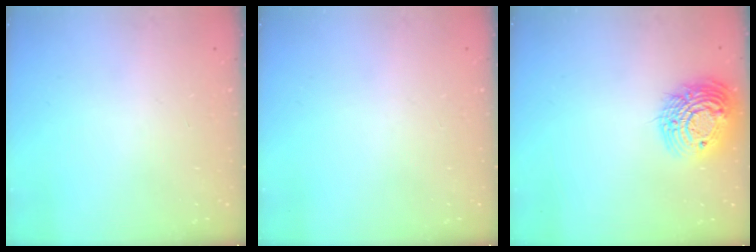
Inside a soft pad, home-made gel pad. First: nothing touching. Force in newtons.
{"total": 0.0}
{"total": 16.4, "press": 16.3, "slide": 1.5}